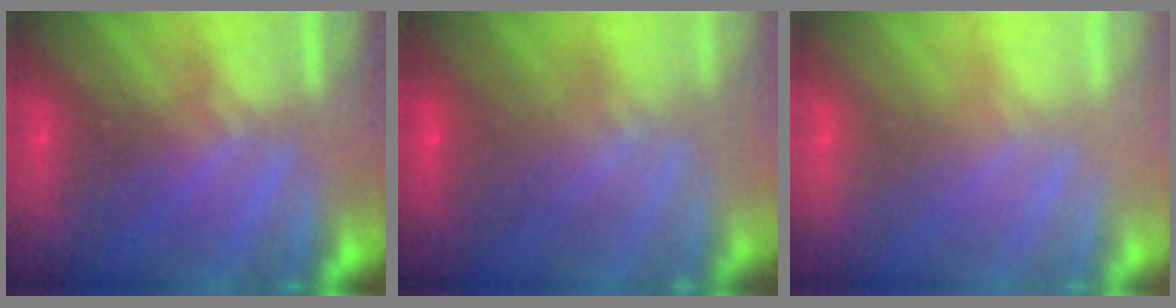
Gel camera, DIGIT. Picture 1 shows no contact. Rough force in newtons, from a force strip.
{"total": 6.4}
{"total": 2.9}